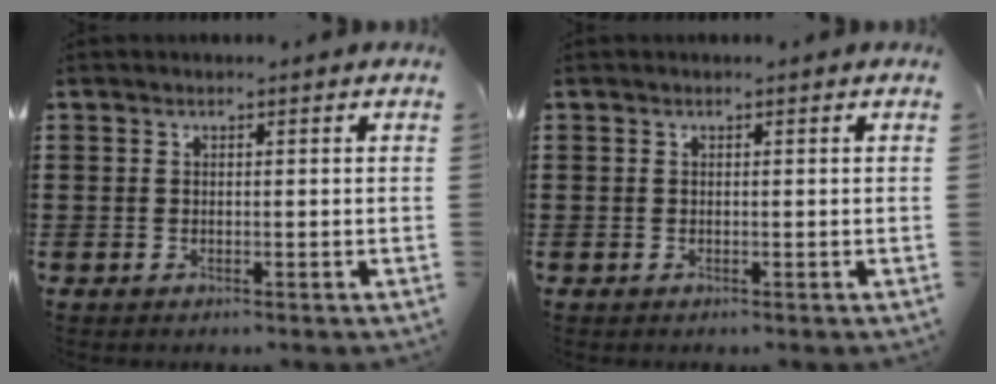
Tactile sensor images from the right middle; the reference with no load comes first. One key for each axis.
{"total": 0.0}